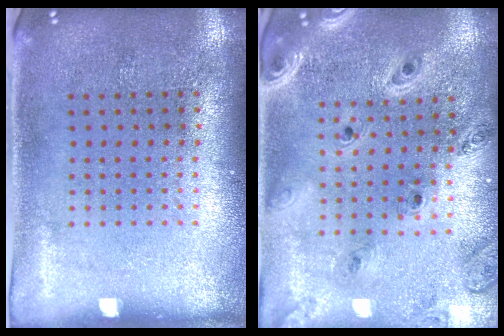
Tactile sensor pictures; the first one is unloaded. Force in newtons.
{"total": 1.5, "press": 1.5, "slide": 0.3}